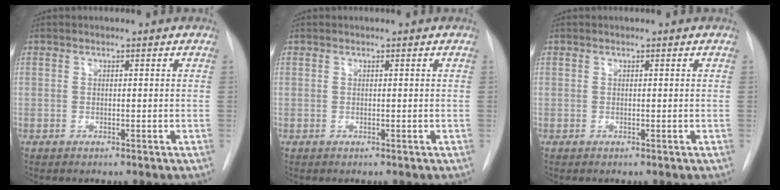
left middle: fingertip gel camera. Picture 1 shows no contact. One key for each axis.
{"total": 0.0}
{"total": 0.0}